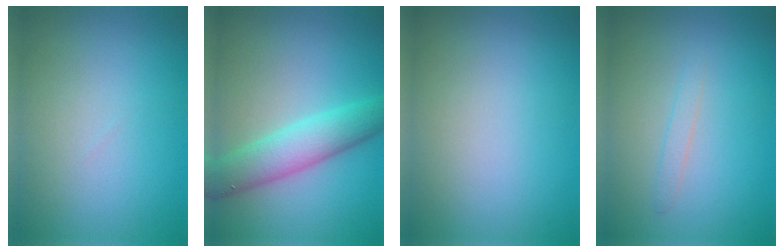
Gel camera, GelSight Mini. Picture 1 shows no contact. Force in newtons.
{"total": 4.8, "press": 4.8, "slide": 0.4}
{"total": 0.0}
{"total": 0.9, "press": 0.9, "slide": 0.1}